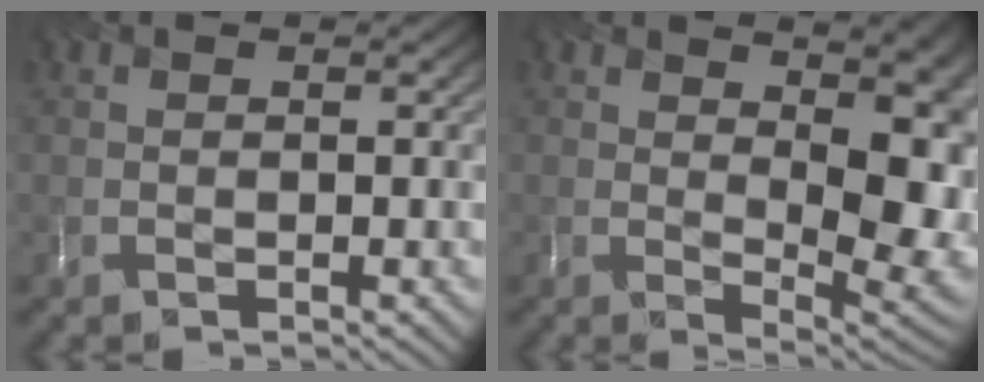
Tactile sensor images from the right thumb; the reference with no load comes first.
{"total": 12.1, "force": [2.8, 5.5, 10.4], "torque": [-0.117, 0.007, 0.054]}